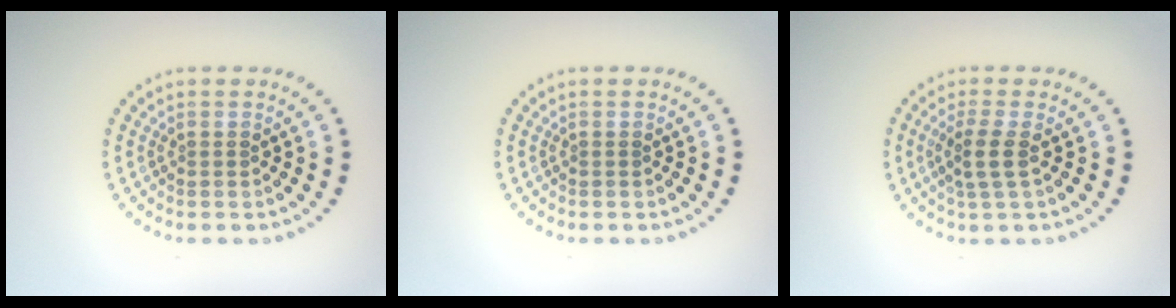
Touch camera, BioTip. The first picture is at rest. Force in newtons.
{"total": 0.0}
{"total": 2.2, "press": 1.9, "slide": 1.2}